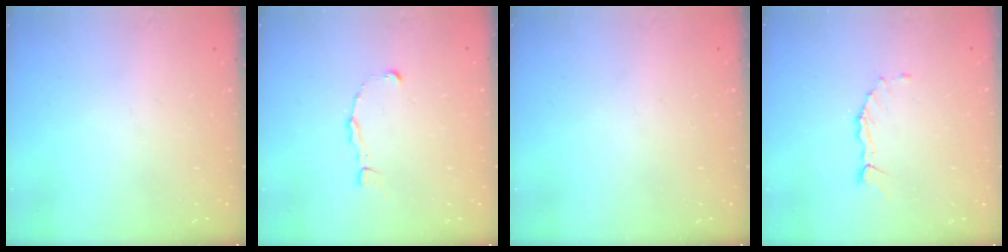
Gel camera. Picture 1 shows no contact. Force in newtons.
{"total": 1.2, "press": 1.2, "slide": 0.1}
{"total": 0.0}
{"total": 1.6, "press": 1.5, "slide": 0.2}